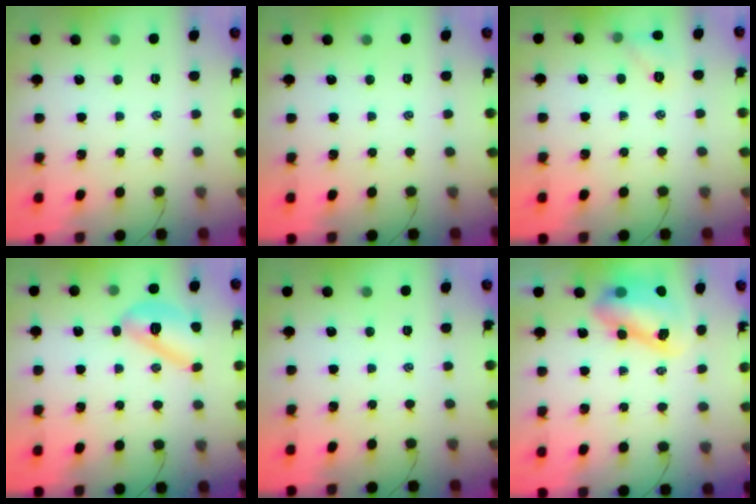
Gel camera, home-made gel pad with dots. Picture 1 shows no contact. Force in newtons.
{"total": 0.0}
{"total": 5.7, "press": 5.5, "slide": 1.6}
{"total": 10.5, "press": 10.5, "slide": 0.3}
{"total": 0.0}
{"total": 8.8, "press": 8.5, "slide": 2.2}